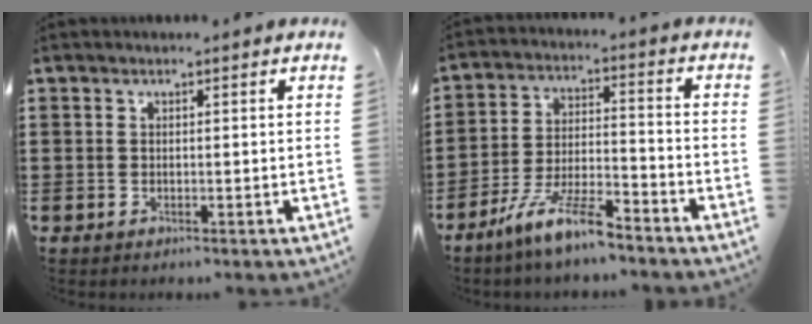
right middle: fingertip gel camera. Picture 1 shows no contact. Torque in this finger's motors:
{"motor_torque": [2.14, 0.00, 0.27, 0.21]}